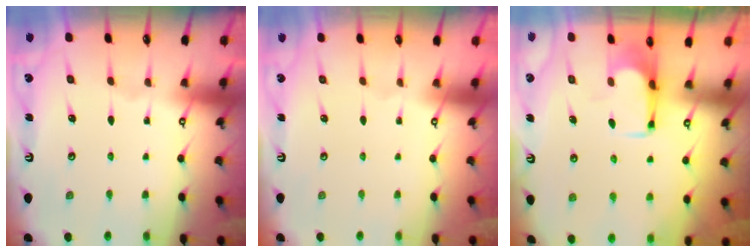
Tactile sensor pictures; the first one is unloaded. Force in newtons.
{"total": 1.5, "press": 1.4, "slide": 0.6}
{"total": 3.8, "press": 3.7, "slide": 0.7}